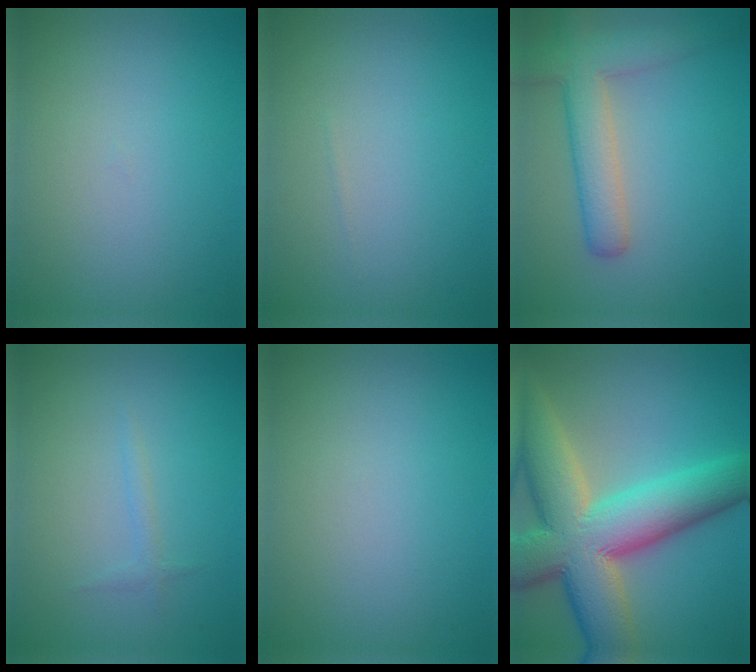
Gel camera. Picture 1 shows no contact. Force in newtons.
{"total": 0.0}
{"total": 5.4, "press": 5.4, "slide": 0.3}
{"total": 0.8, "press": 0.8, "slide": 0.1}
{"total": 0.0}
{"total": 14.0, "press": 14.0, "slide": 1.1}